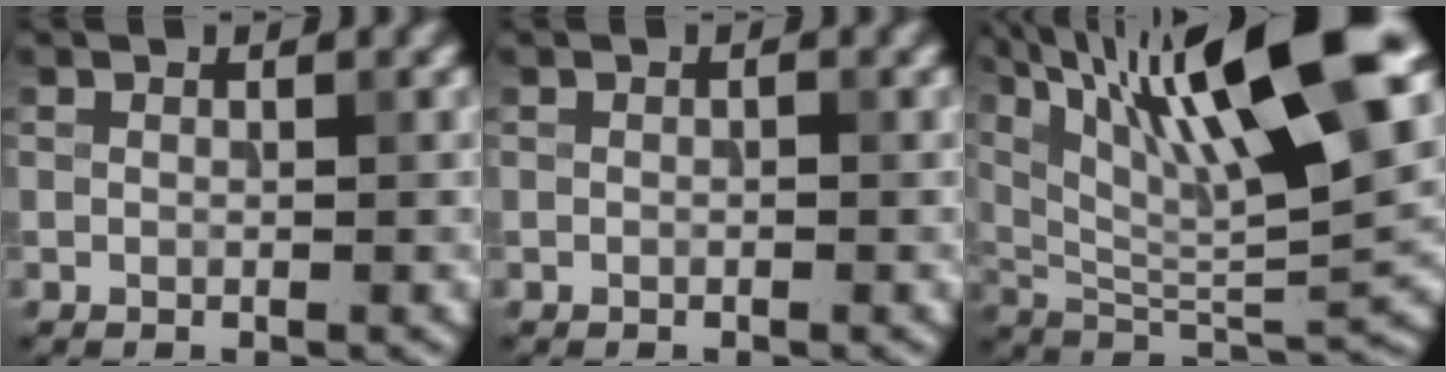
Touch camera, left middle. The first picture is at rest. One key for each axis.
{"total": 0.0}
{"total": 15.2, "fx": 7.3, "fy": 3.7, "fz": 12.8, "tx": -0.225, "ty": 0.015, "tz": 0.128}